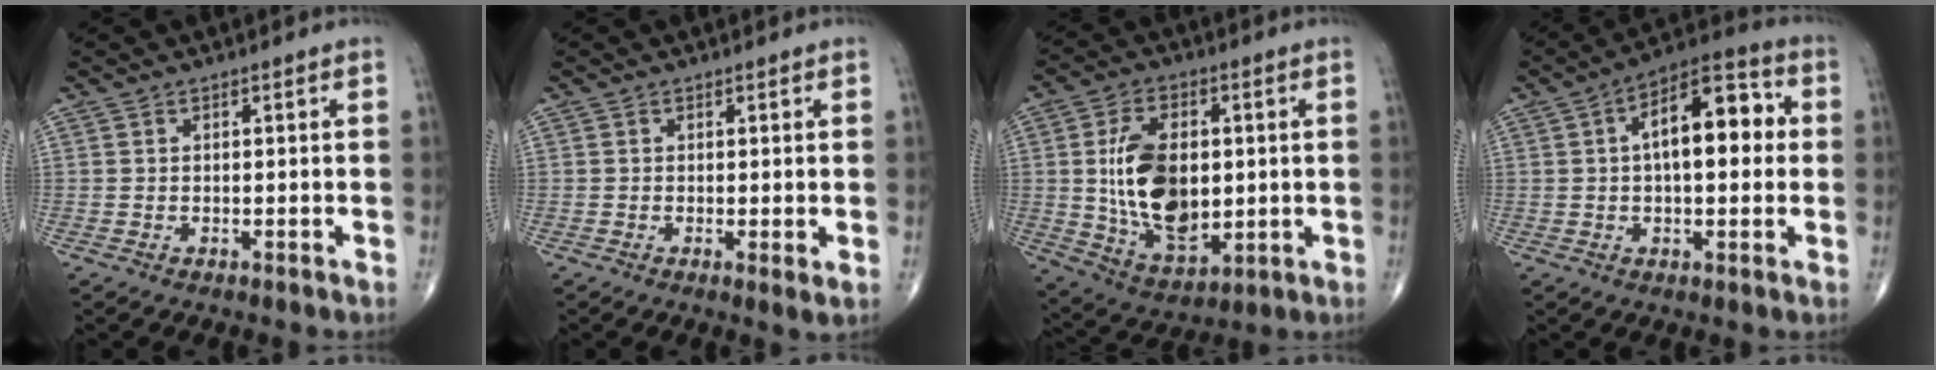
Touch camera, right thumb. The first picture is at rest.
{"total": 1.8, "force": [0.0, 0.3, 1.8], "torque": [-0.032, -0.009, -0.004]}
{"total": 17.0, "force": [0.8, 10.1, 13.6], "torque": [-0.218, -0.010, 0.027]}
{"total": 14.5, "force": [2.1, 6.9, 12.6], "torque": [-0.170, 0.030, 0.023]}